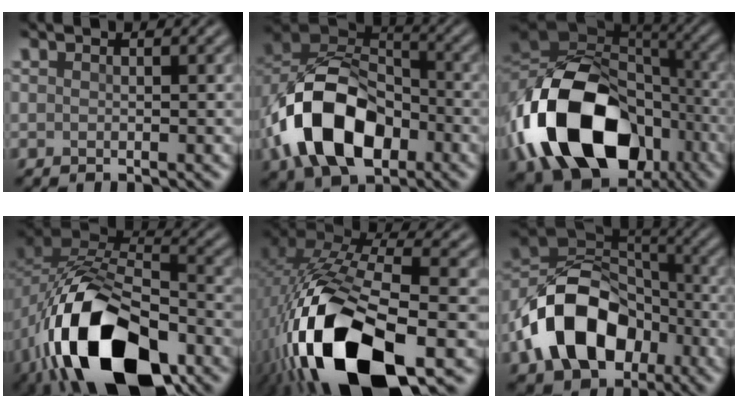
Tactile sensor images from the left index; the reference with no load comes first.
{"total": 12.3, "force": [-4.6, 7.6, 8.5], "torque": [-0.167, 0.005, -0.092]}
{"total": 18.3, "force": [-6.7, 12.5, 11.6], "torque": [-0.246, -0.027, -0.119]}
{"total": 15.5, "force": [-7.3, 8.0, 11.0], "torque": [-0.206, -0.019, -0.135]}
{"total": 16.7, "force": [-6.9, 7.3, 13.4], "torque": [-0.283, -0.026, -0.115]}
{"total": 11.9, "force": [-4.6, 8.1, 7.4], "torque": [-0.138, 0.003, -0.091]}